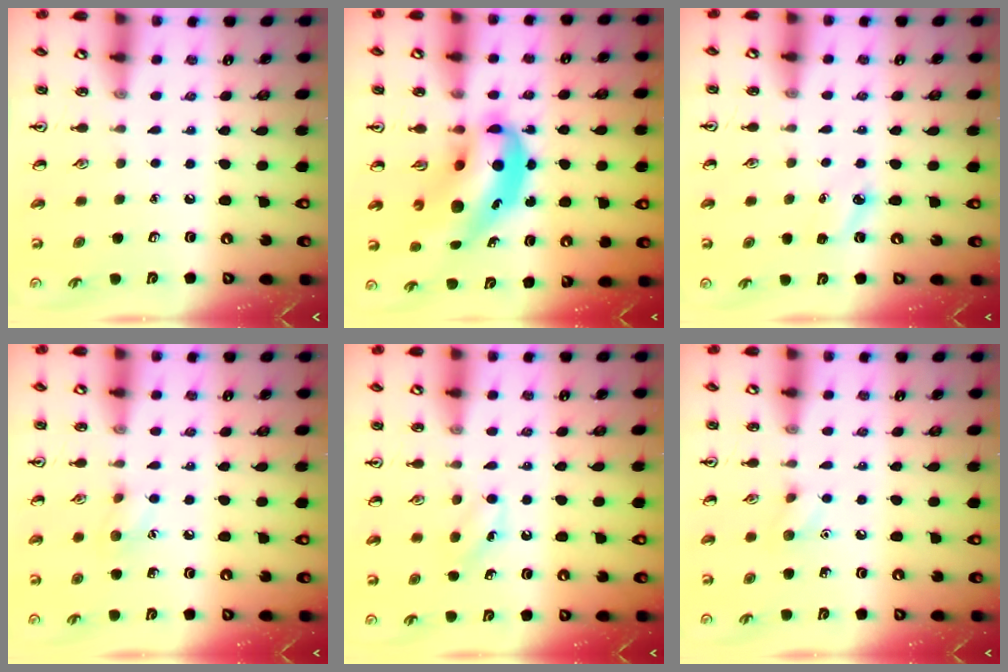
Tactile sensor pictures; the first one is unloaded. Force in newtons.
{"total": 11.7, "press": 11.1, "slide": 3.6}
{"total": 3.9, "press": 3.7, "slide": 1.1}
{"total": 7.1, "press": 6.9, "slide": 1.8}
{"total": 5.1, "press": 4.9, "slide": 1.3}
{"total": 5.5, "press": 5.4, "slide": 1.3}